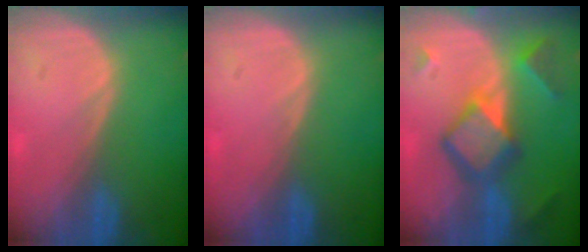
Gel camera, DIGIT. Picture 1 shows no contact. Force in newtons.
{"total": 0.5, "press": 0.0, "slide": 0.5}
{"total": 7.9, "press": 7.8, "slide": 0.5}